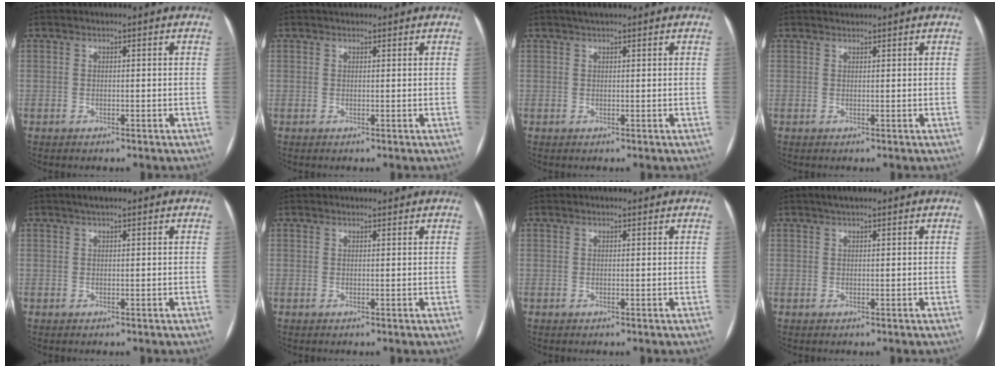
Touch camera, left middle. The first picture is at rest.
{"total": 2.3, "force": [1.9, 0.9, 0.8], "torque": [-0.007, 0.024, 0.028]}
{"total": 2.4, "force": [1.9, 0.5, 1.4], "torque": [-0.020, 0.017, 0.031]}
{"total": 1.2, "force": [1.1, -0.2, -0.1], "torque": [-0.002, 0.014, 0.026]}
{"total": 2.2, "force": [1.7, 0.5, 1.4], "torque": [-0.022, 0.015, 0.026]}
{"total": 2.7, "force": [2.4, 0.6, 0.9], "torque": [-0.008, 0.017, 0.034]}
{"total": 1.6, "force": [1.5, 0.5, 0.5], "torque": [-0.006, 0.015, 0.019]}
{"total": 2.3, "force": [1.8, 0.5, 1.4], "torque": [-0.023, 0.015, 0.029]}